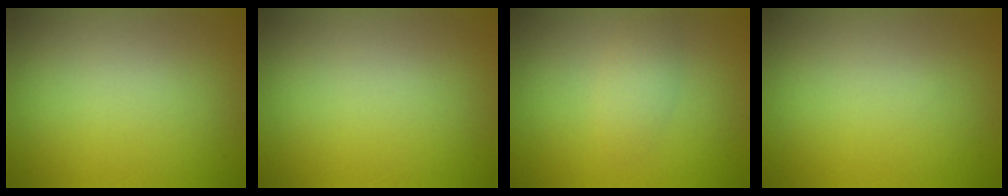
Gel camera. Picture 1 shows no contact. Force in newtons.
{"total": 0.0}
{"total": 2.3, "press": 2.3, "slide": 0.0}
{"total": 0.0}